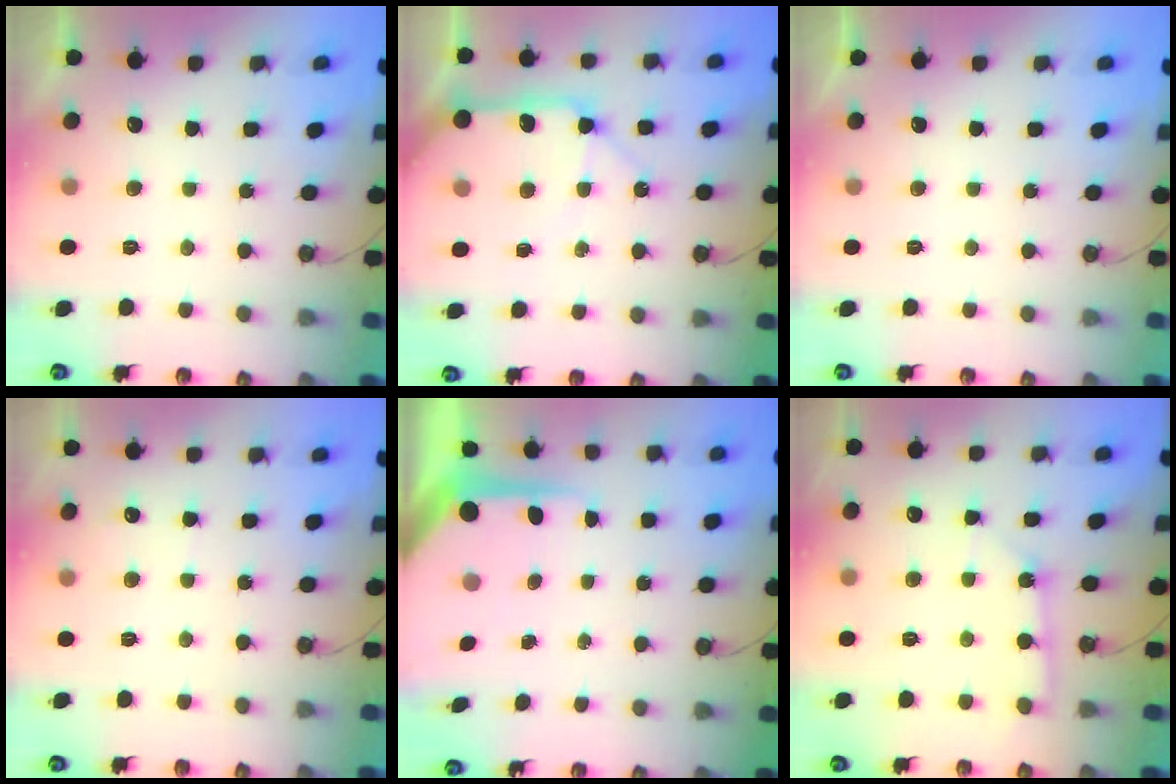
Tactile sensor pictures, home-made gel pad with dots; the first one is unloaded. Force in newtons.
{"total": 14.3, "press": 14.2, "slide": 2.2}
{"total": 0.0}
{"total": 4.5, "press": 4.4, "slide": 0.6}
{"total": 7.8, "press": 7.7, "slide": 0.8}
{"total": 3.3, "press": 3.3, "slide": 0.3}